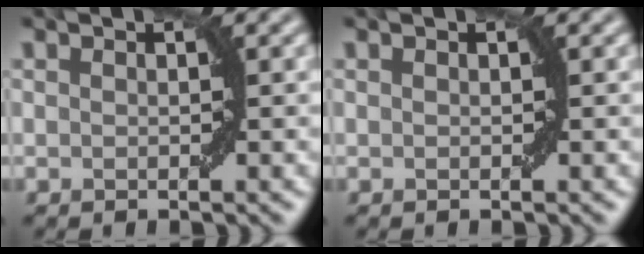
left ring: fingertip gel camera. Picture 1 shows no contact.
{"total": 0.0}